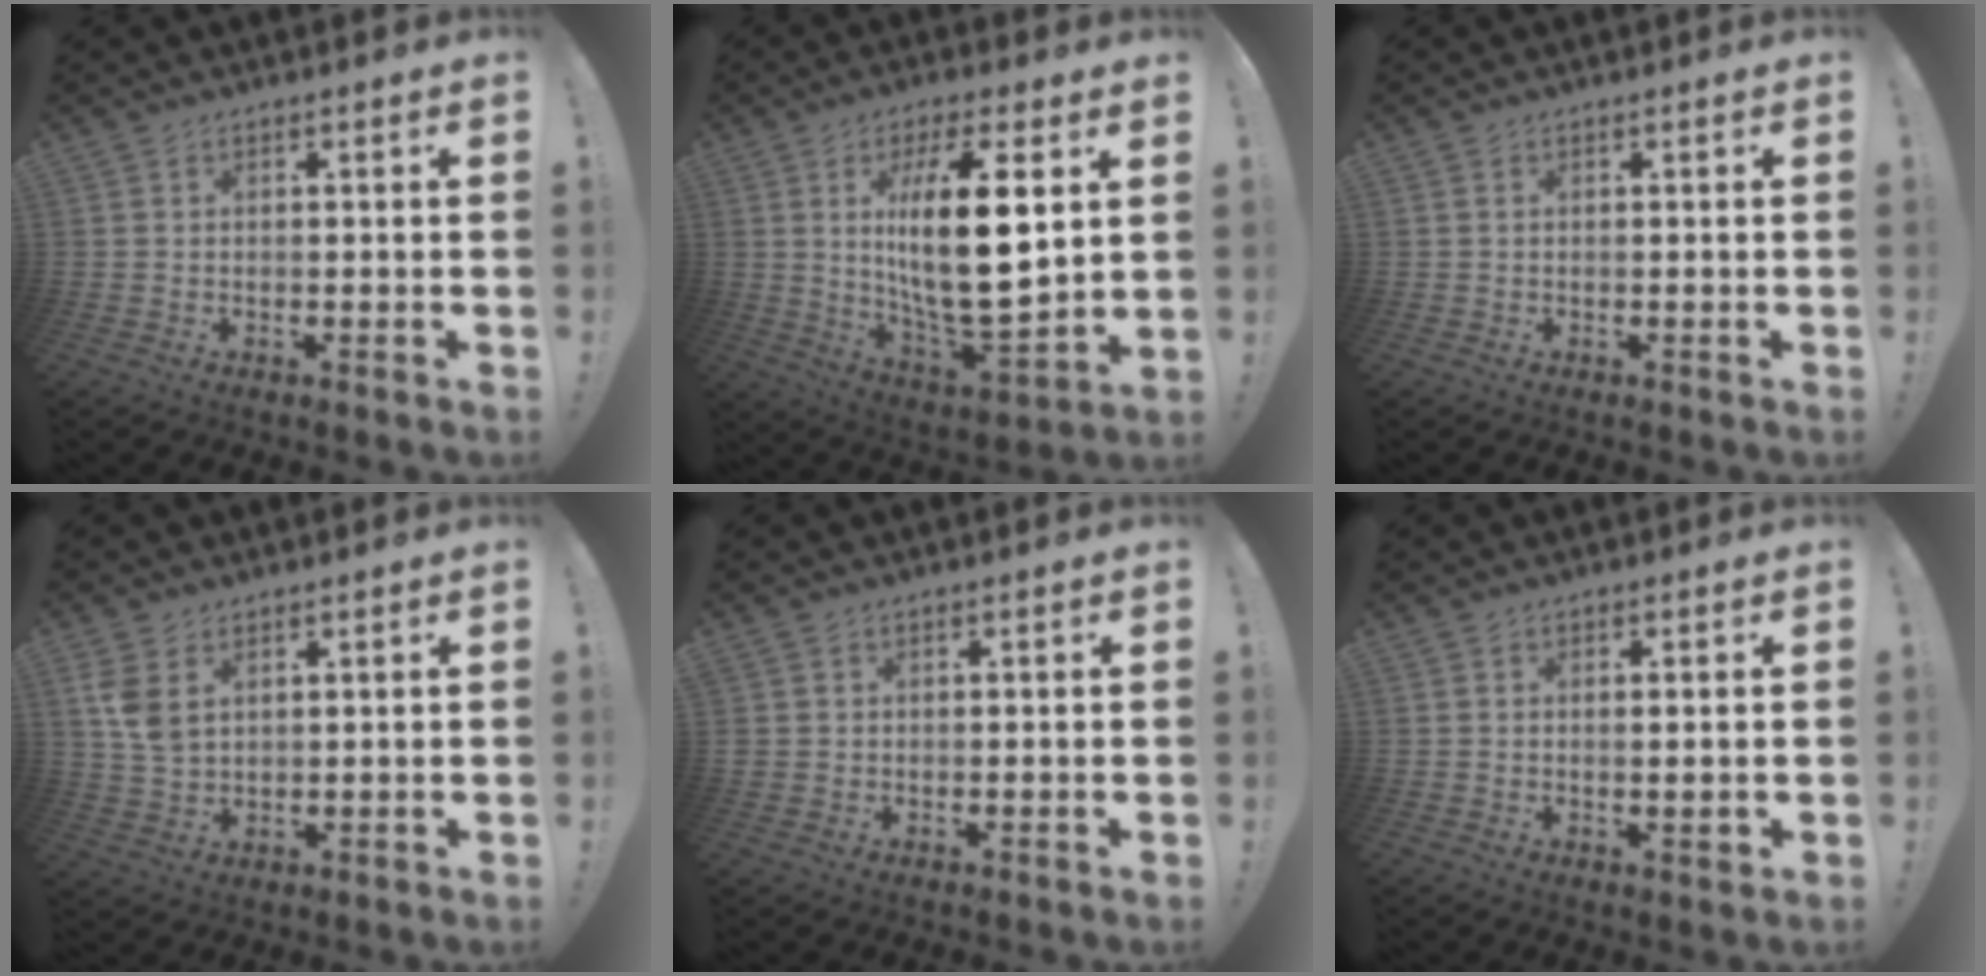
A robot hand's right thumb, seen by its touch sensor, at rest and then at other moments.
{"total": 19.5, "force": [4.4, 6.4, 17.9], "torque": [-0.323, -0.027, 0.059]}
{"total": 0.0}
{"total": 6.5, "force": [3.0, 3.9, 4.2], "torque": [-0.072, -0.013, 0.057]}
{"total": 1.0, "force": [0.2, 1.0, 0.2], "torque": [-0.003, 0.003, 0.004]}
{"total": 1.8, "force": [0.4, 0.4, 1.7], "torque": [-0.011, -0.009, 0.003]}